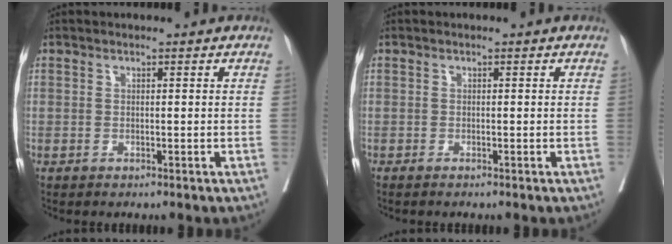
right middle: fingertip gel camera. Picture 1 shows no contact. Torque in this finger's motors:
{"motor_torque": [0.25, -0.26, 0.04, 0.01]}